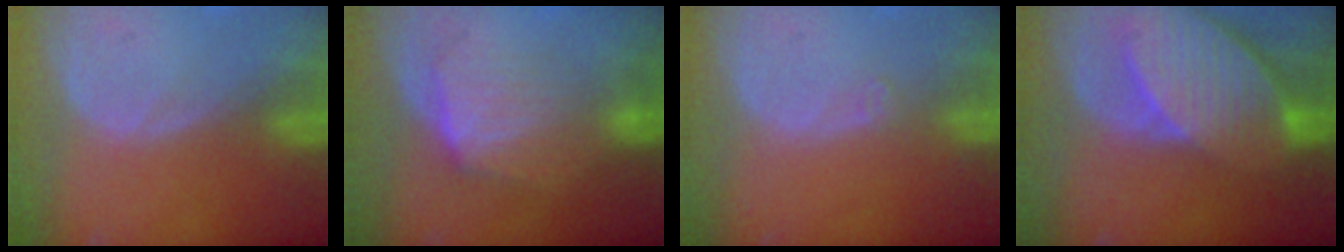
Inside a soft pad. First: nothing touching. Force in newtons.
{"total": 7.2, "press": 6.5, "slide": 3.0}
{"total": 0.9, "press": 0.7, "slide": 0.6}
{"total": 10.7, "press": 9.4, "slide": 5.1}